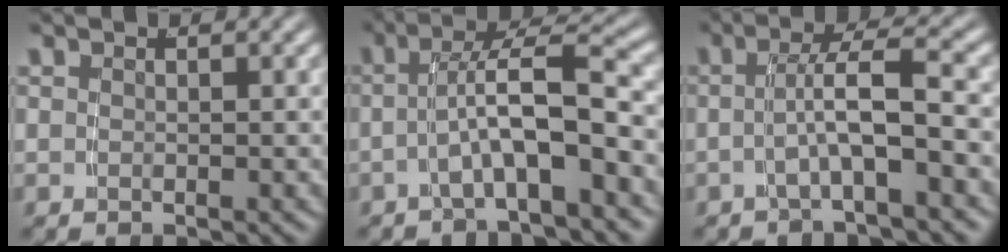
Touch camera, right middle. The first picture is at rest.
{"total": 4.8, "force": [-2.0, 0.9, 4.3], "torque": [-0.078, 0.003, -0.029]}
{"total": 3.6, "force": [-1.6, 0.0, 3.2], "torque": [-0.052, 0.010, -0.028]}